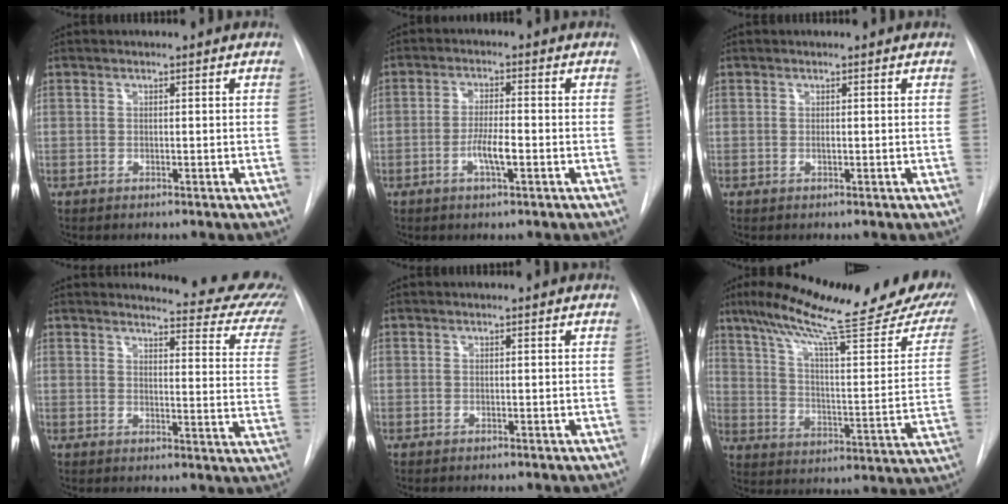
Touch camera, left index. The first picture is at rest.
{"total": 4.3, "force": [-2.2, 0.6, 3.7], "torque": [-0.069, -0.006, -0.040]}
{"total": 0.7, "force": [-0.7, 0.1, 0.2], "torque": [-0.006, -0.005, -0.014]}
{"total": 15.8, "force": [15.1, 2.5, 4.0], "torque": [-0.020, -0.101, 0.131]}
{"total": 0.0}
{"total": 26.6, "force": [19.7, 3.6, 17.4], "torque": [-0.259, -0.011, 0.265]}